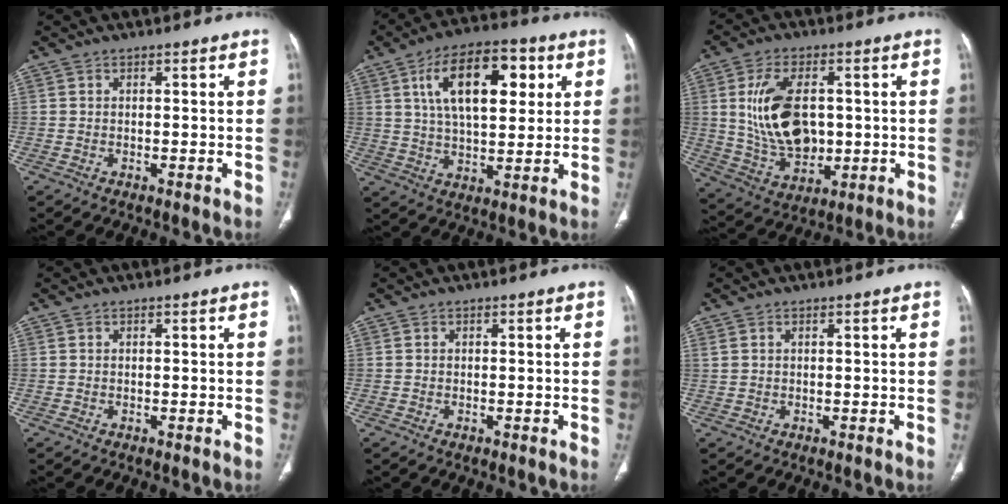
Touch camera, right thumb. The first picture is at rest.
{"total": 16.7, "force": [5.5, 8.2, 13.5], "torque": [-0.195, -0.001, 0.092]}
{"total": 15.1, "force": [1.6, 9.3, 11.8], "torque": [-0.196, -0.009, 0.043]}
{"total": 0.0}
{"total": 0.0}
{"total": 0.9, "force": [0.5, 0.5, 0.6], "torque": [-0.014, 0.010, 0.014]}